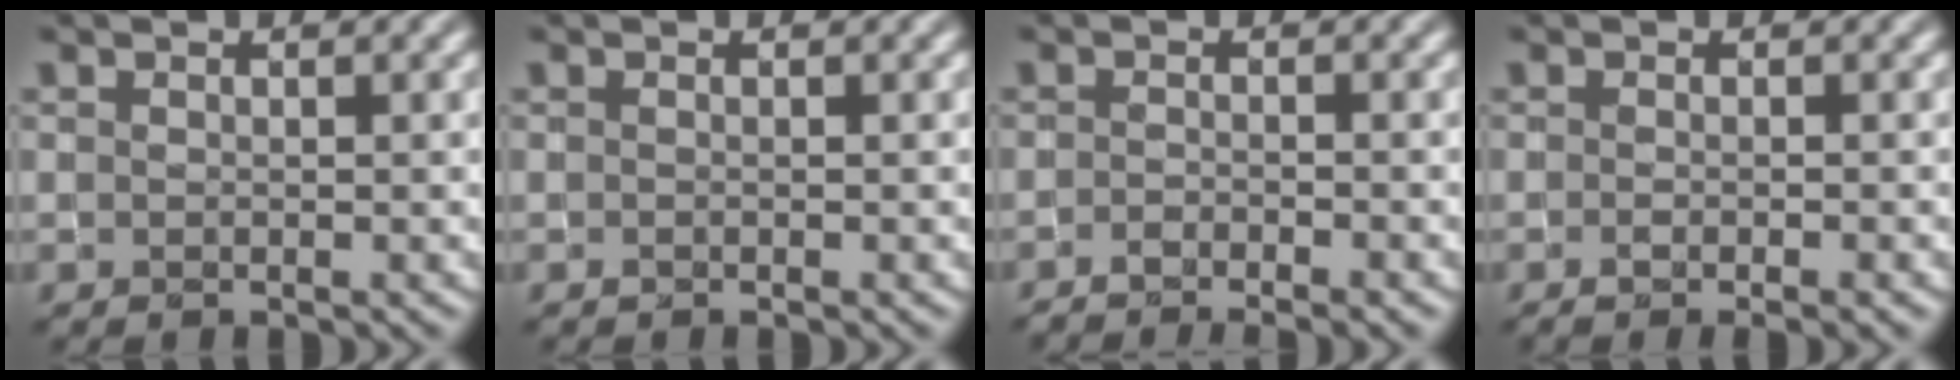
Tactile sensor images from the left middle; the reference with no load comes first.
{"total": 0.0}
{"total": 3.0, "force": [-2.4, 0.5, 1.8], "torque": [-0.033, 0.002, -0.043]}
{"total": 2.4, "force": [-1.0, 0.8, 2.0], "torque": [-0.025, -0.004, -0.013]}